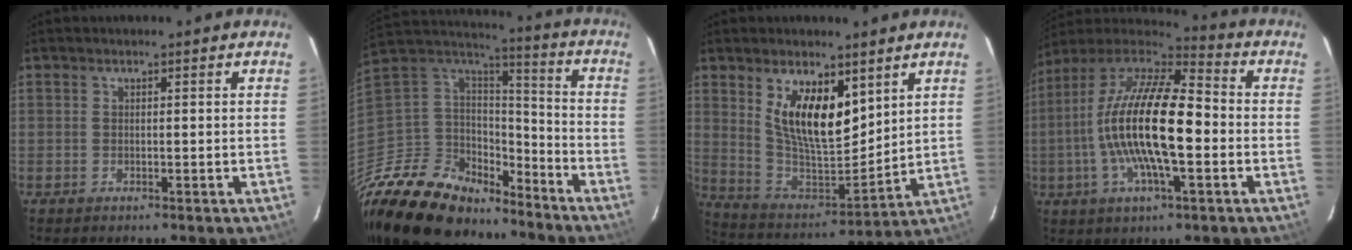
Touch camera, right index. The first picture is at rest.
{"total": 20.4, "force": [-16.0, 10.6, 7.0], "torque": [-0.182, 0.038, -0.281]}
{"total": 14.8, "force": [7.1, 6.6, 11.1], "torque": [-0.208, -0.005, 0.145]}
{"total": 20.7, "force": [-2.5, 6.1, 19.6], "torque": [-0.363, -0.002, -0.059]}